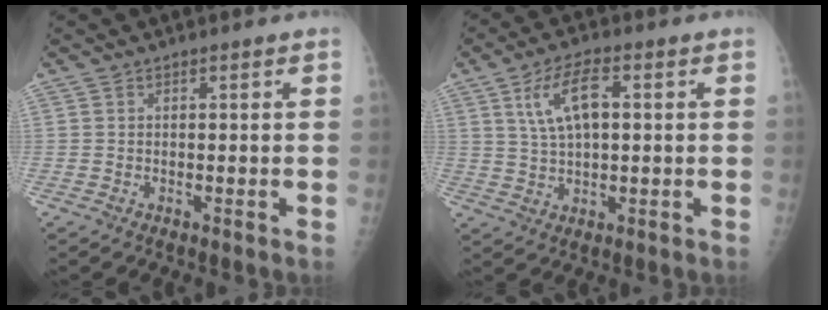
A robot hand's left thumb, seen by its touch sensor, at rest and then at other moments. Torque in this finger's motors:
{"motor_torque": [-0.25, 0.62, 0.87, -0.17, 0.12]}